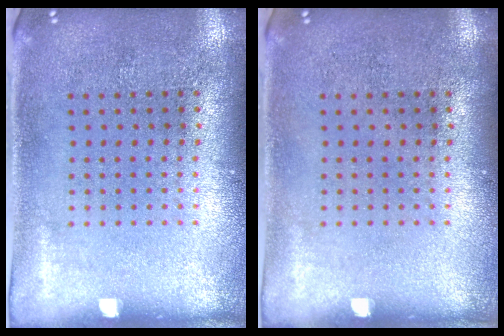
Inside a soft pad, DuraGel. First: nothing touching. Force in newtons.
{"total": 0.0}